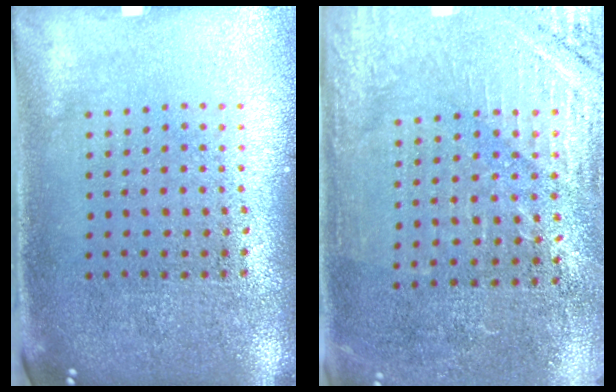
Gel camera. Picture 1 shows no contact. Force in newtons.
{"total": 2.9, "press": 2.9, "slide": 0.4}